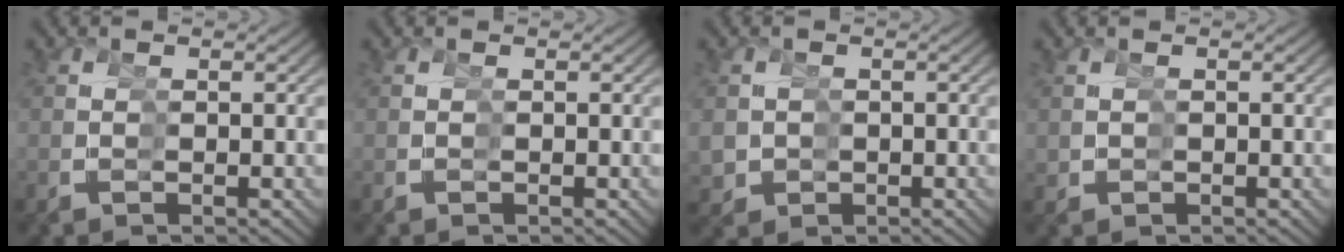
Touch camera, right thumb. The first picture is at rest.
{"total": 0.0}
{"total": 3.6, "force": [0.0, 3.5, 0.9], "torque": [-0.032, -0.021, 0.018]}
{"total": 1.0, "force": [0.2, 0.9, 0.4], "torque": [-0.011, -0.003, 0.011]}